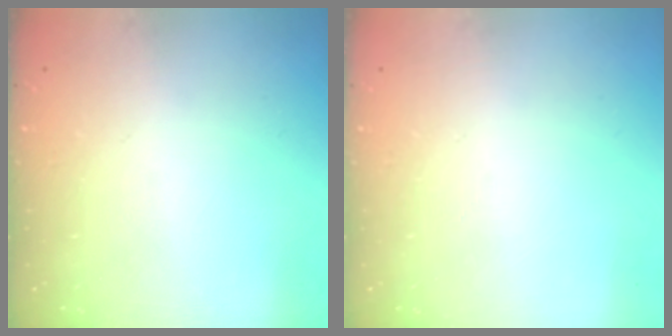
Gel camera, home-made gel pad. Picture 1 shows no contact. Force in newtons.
{"total": 0.0}